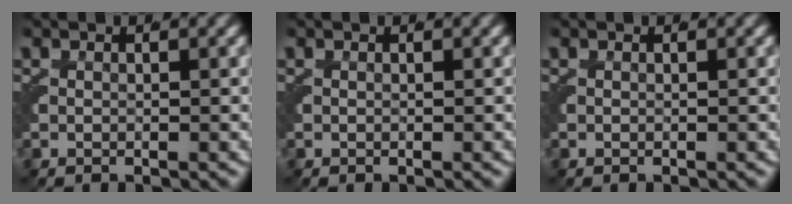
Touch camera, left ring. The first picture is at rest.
{"total": 0.0}
{"total": 2.3, "force": [-0.1, -2.2, -0.6], "torque": [0.024, -0.010, 0.011]}